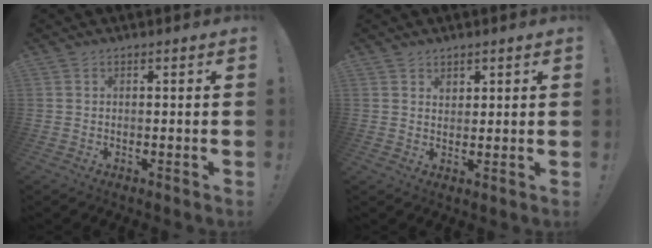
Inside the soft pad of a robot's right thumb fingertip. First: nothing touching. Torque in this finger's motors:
{"motor_torque": [0.28, 0.04, -0.16, 0.06, -0.03]}